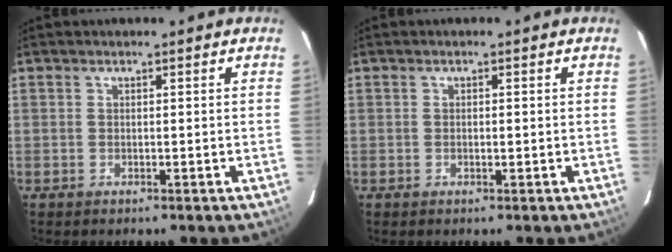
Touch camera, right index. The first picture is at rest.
{"total": 1.3, "force": [-0.2, 0.6, 1.1], "torque": [-0.027, 0.000, -0.002]}